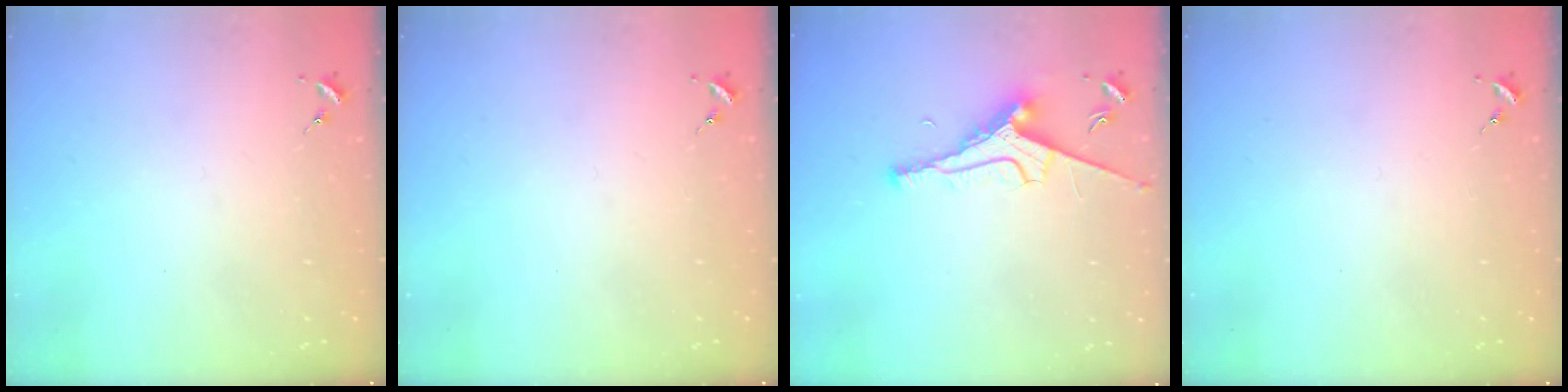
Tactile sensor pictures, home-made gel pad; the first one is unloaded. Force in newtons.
{"total": 0.0}
{"total": 8.9, "press": 8.8, "slide": 1.3}
{"total": 0.0}